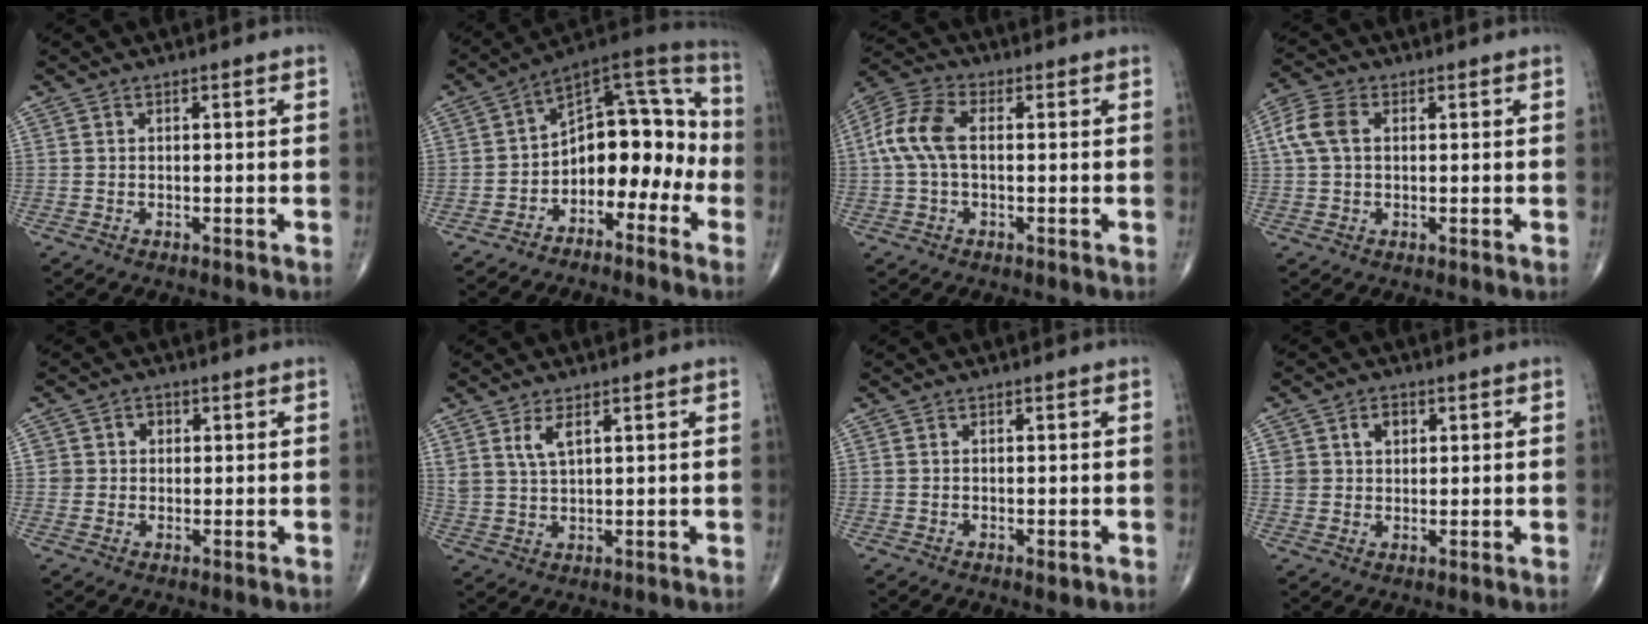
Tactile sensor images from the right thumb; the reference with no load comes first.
{"total": 14.8, "force": [-4.6, 9.2, 10.5], "torque": [-0.096, 0.097, -0.080]}
{"total": 8.9, "force": [0.5, 4.9, 7.4], "torque": [-0.175, 0.027, 0.005]}
{"total": 5.9, "force": [1.1, 3.9, 4.4], "torque": [-0.107, 0.017, 0.018]}
{"total": 2.8, "force": [0.5, 2.7, 0.6], "torque": [0.013, 0.006, 0.003]}
{"total": 3.9, "force": [2.1, 1.4, 3.0], "torque": [-0.057, -0.009, 0.046]}
{"total": 1.1, "force": [-0.5, 0.5, 0.8], "torque": [-0.008, -0.002, -0.006]}
{"total": 4.3, "force": [1.5, 3.4, 2.1], "torque": [-0.011, -0.004, 0.024]}